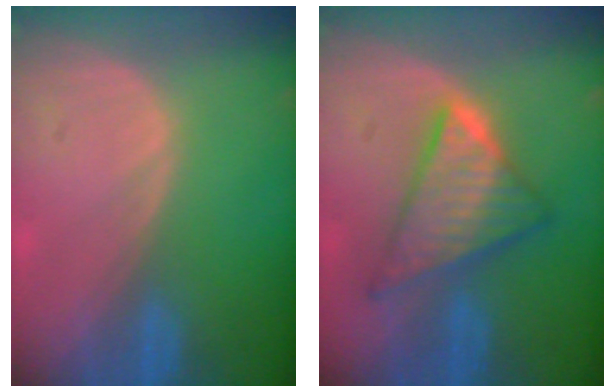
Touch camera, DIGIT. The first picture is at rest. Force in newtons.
{"total": 8.7, "press": 8.7, "slide": 0.7}